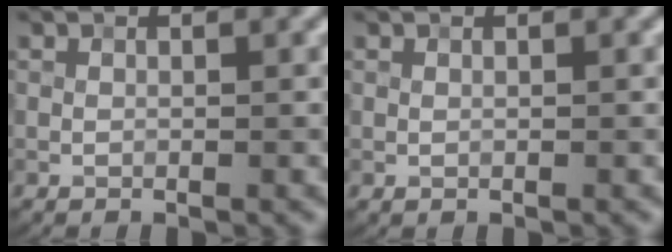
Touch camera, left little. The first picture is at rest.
{"total": 0.0}